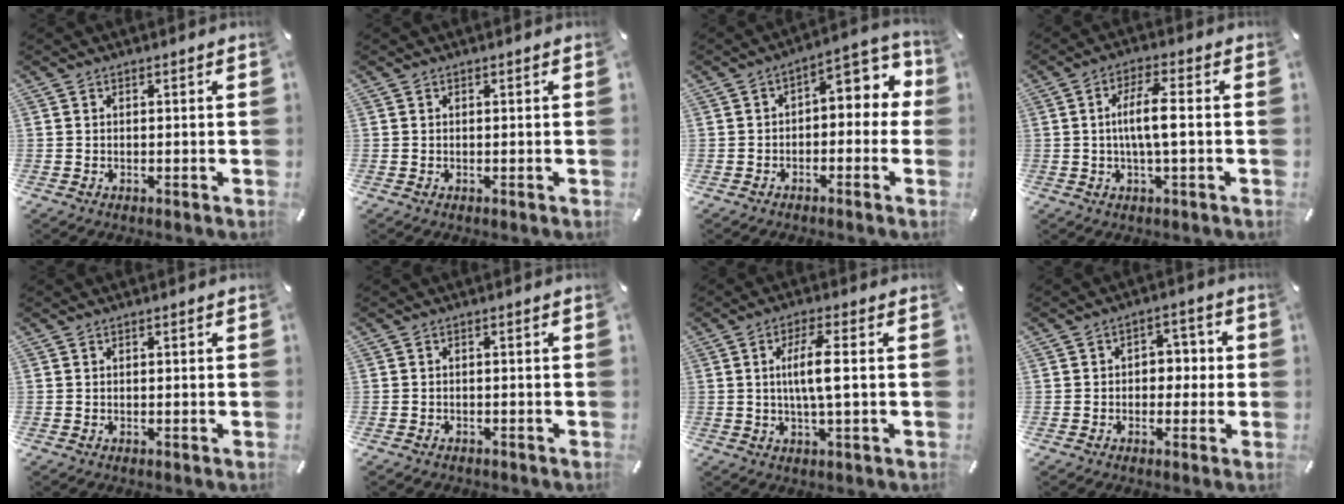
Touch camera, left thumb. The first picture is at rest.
{"total": 0.0}
{"total": 7.4, "force": [0.9, 4.4, 5.9], "torque": [-0.072, -0.016, 0.007]}
{"total": 8.1, "force": [-0.1, 1.7, 7.9], "torque": [-0.158, 0.002, -0.010]}
{"total": 0.0}
{"total": 1.3, "force": [-1.0, 0.7, 0.3], "torque": [-0.008, 0.004, -0.024]}
{"total": 8.2, "force": [0.6, 1.4, 8.0], "torque": [-0.155, 0.001, 0.003]}
{"total": 4.6, "force": [-1.1, 3.5, 2.7], "torque": [-0.028, 0.007, -0.031]}